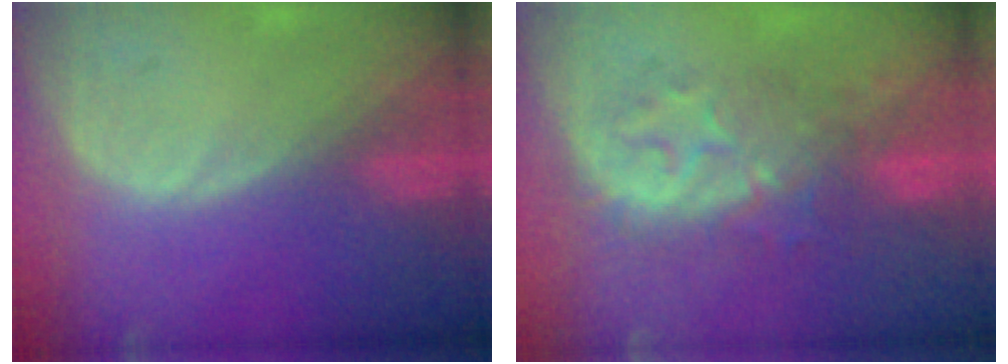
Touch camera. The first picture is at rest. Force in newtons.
{"total": 8.1, "press": 8.0, "slide": 1.1}